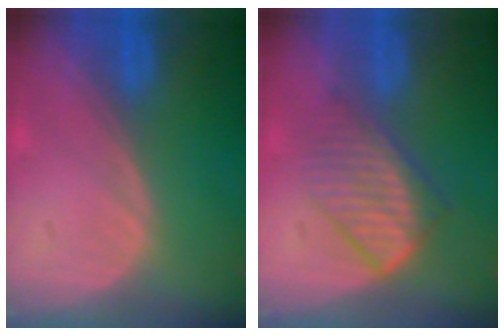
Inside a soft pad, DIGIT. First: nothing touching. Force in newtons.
{"total": 6.2, "press": 5.8, "slide": 2.3}